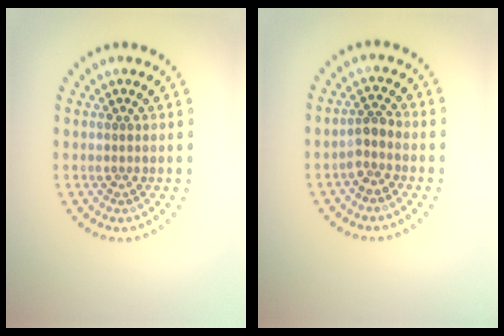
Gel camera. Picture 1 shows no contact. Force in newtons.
{"total": 2.0, "press": 1.6, "slide": 1.2}